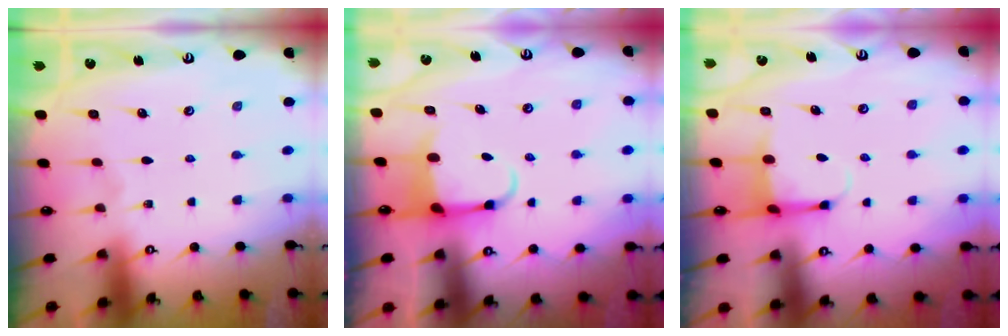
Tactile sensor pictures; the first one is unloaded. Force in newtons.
{"total": 4.0, "press": 3.8, "slide": 1.1}
{"total": 4.9, "press": 4.8, "slide": 1.1}